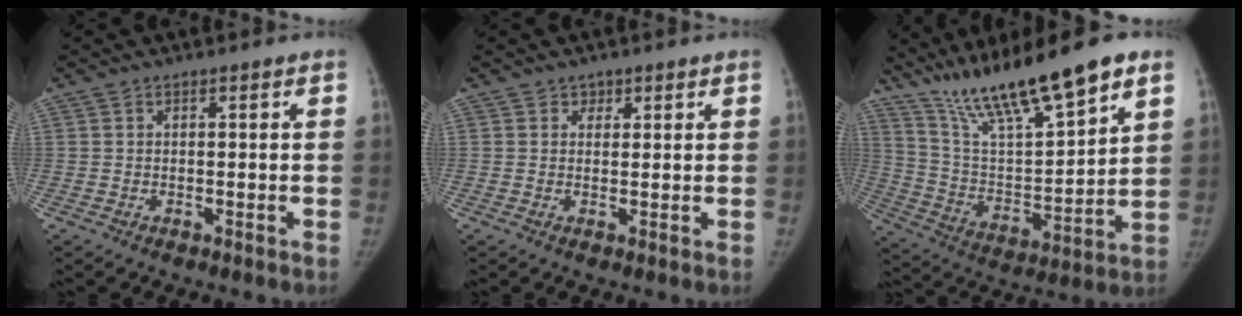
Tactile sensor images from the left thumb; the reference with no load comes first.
{"total": 1.7, "force": [0.9, 1.4, 0.1], "torque": [0.016, -0.003, 0.008]}
{"total": 21.5, "force": [15.7, 4.1, 14.2], "torque": [-0.223, -0.063, 0.282]}